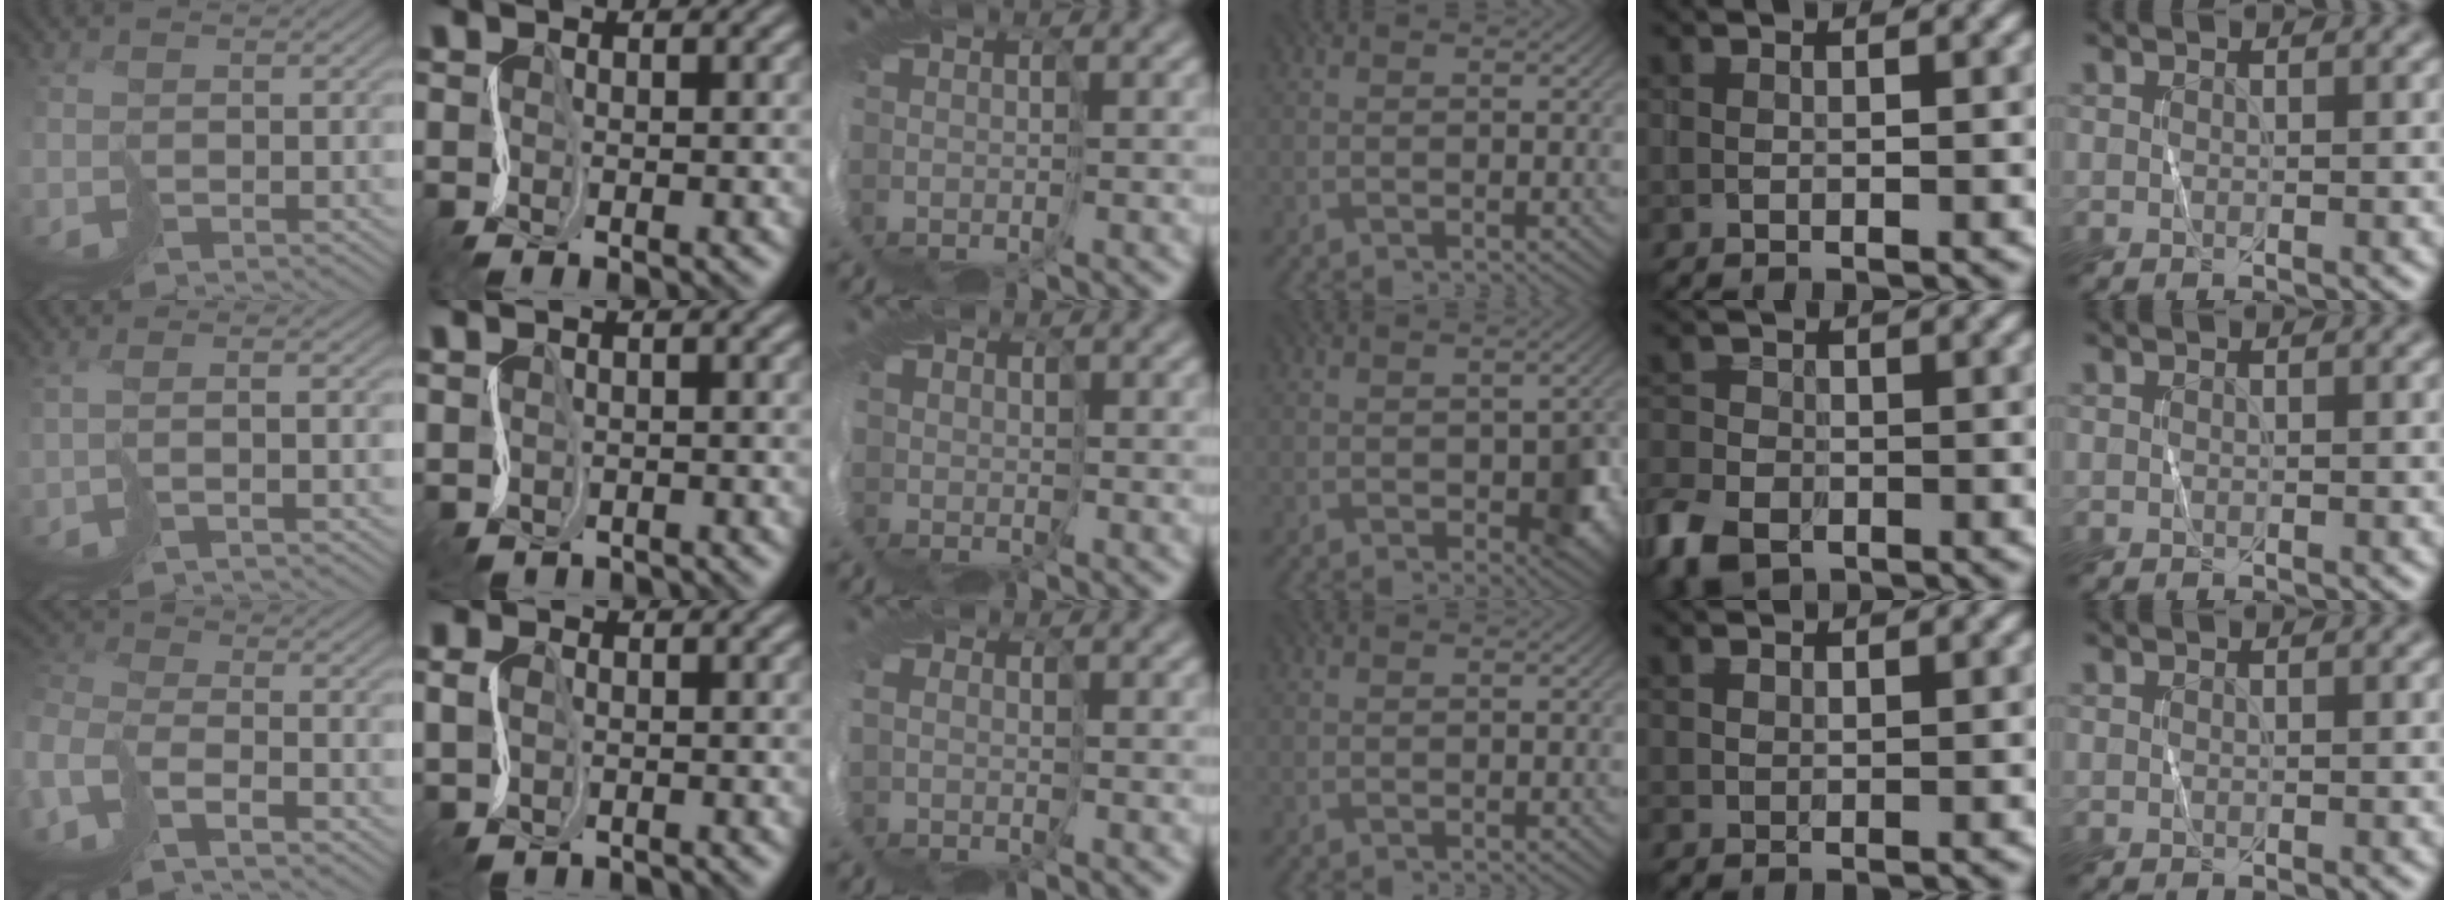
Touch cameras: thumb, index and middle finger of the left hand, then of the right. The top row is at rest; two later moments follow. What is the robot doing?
{"motion": "cut", "object": "wrapping paper"}